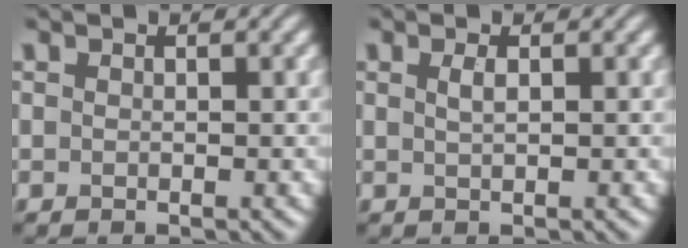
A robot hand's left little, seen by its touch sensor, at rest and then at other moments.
{"total": 1.0, "force": [0.4, 0.3, 0.9], "torque": [-0.017, 0.004, 0.007]}